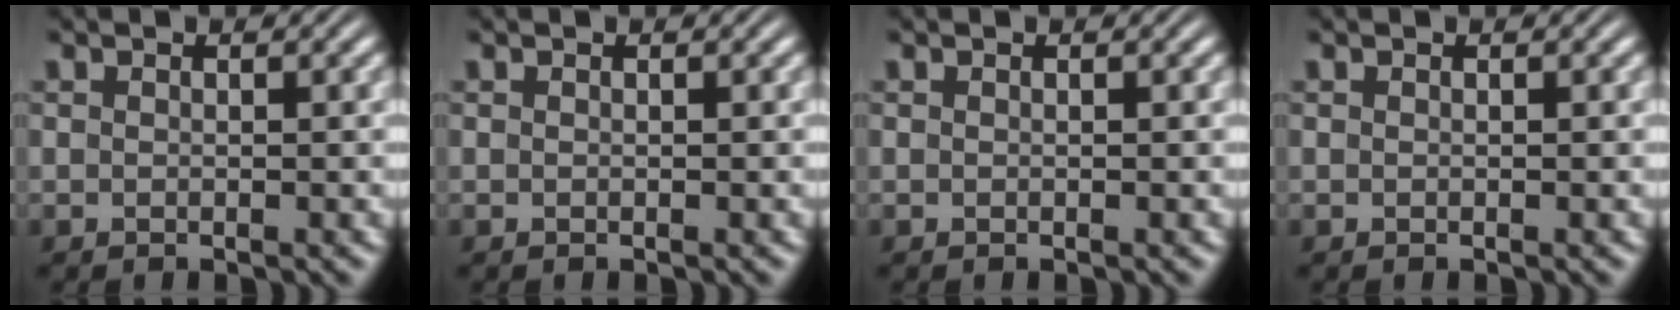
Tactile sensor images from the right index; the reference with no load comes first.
{"total": 0.0}
{"total": 0.0}
{"total": 0.0}